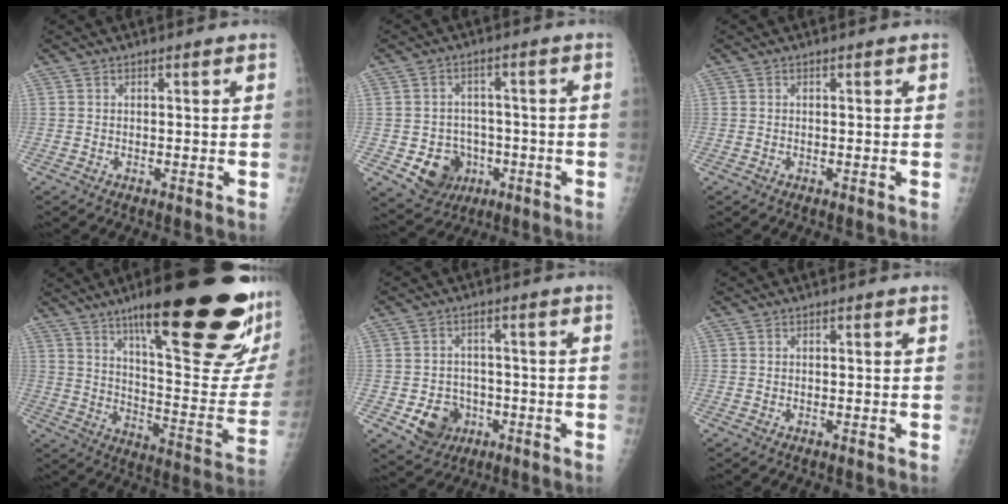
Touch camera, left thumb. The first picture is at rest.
{"total": 8.7, "force": [-2.7, 7.6, 3.2], "torque": [-0.024, 0.015, -0.032]}
{"total": 0.0}
{"total": 31.4, "force": [18.8, 6.2, 24.4], "torque": [-0.275, -0.066, 0.284]}
{"total": 7.2, "force": [-2.4, 6.2, 2.8], "torque": [-0.021, 0.014, -0.030]}
{"total": 0.0}